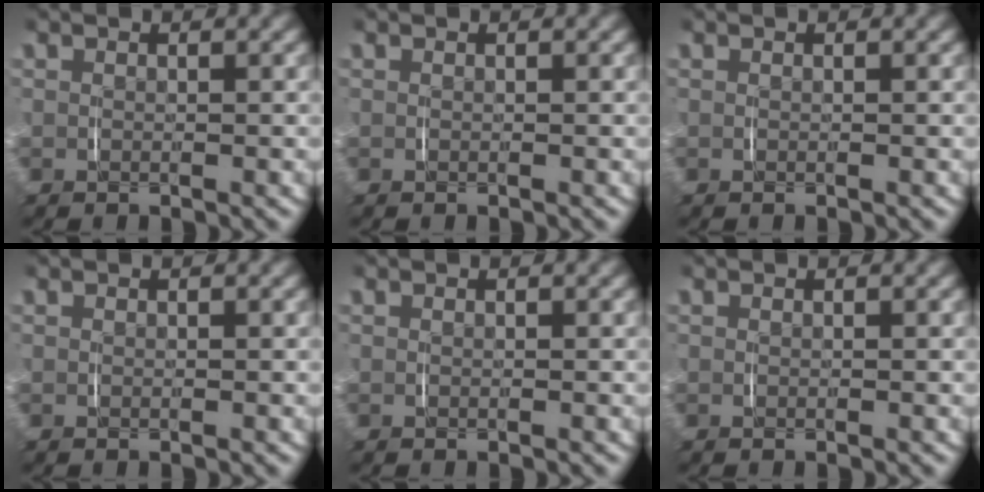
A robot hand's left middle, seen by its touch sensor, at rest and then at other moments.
{"total": 0.0}
{"total": 0.0}
{"total": 0.0}
{"total": 0.0}
{"total": 0.0}